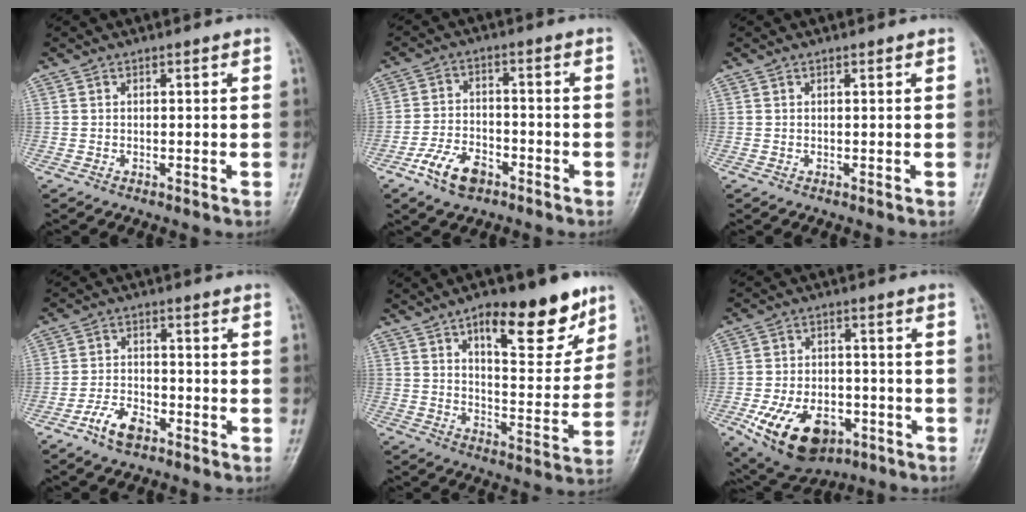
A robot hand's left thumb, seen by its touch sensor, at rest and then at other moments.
{"total": 7.7, "force": [-4.5, 4.4, 4.5], "torque": [-0.076, 0.021, -0.083]}
{"total": 0.0}
{"total": 5.7, "force": [-3.6, 2.8, 3.4], "torque": [-0.062, 0.020, -0.068]}
{"total": 16.4, "force": [9.8, 6.4, 11.5], "torque": [-0.114, -0.054, 0.145]}
{"total": 15.0, "force": [-6.3, 9.4, 9.8], "torque": [-0.151, 0.017, -0.092]}